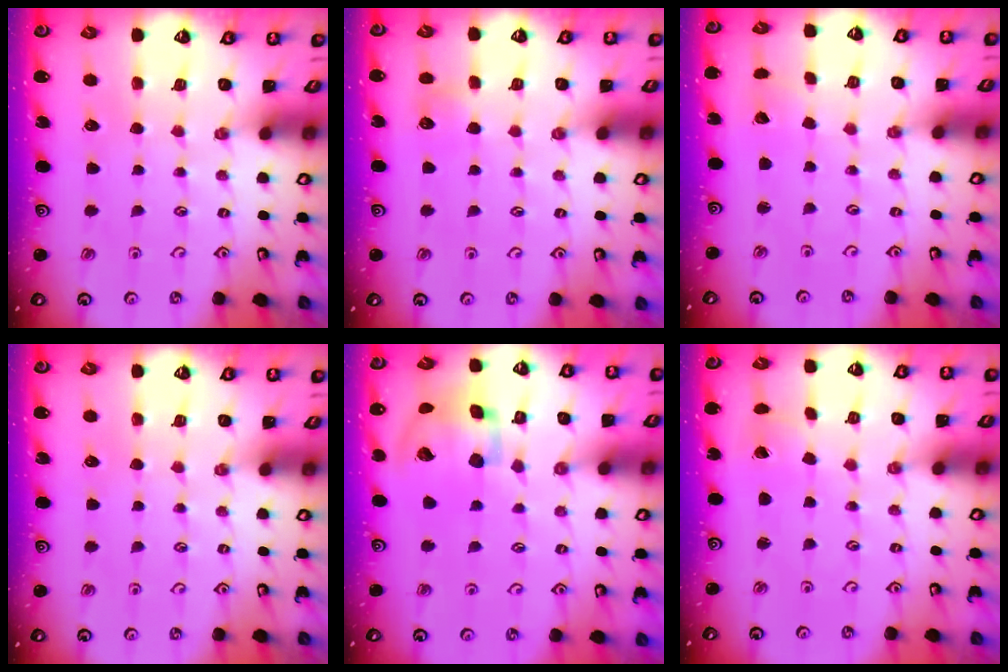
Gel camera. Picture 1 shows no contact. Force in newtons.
{"total": 4.3, "press": 4.3, "slide": 0.6}
{"total": 1.2, "press": 1.2, "slide": 0.0}
{"total": 0.0}
{"total": 16.3, "press": 16.1, "slide": 2.7}
{"total": 2.1, "press": 2.1, "slide": 0.1}